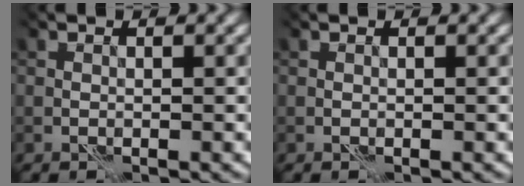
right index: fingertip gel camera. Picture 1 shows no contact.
{"total": 0.0}